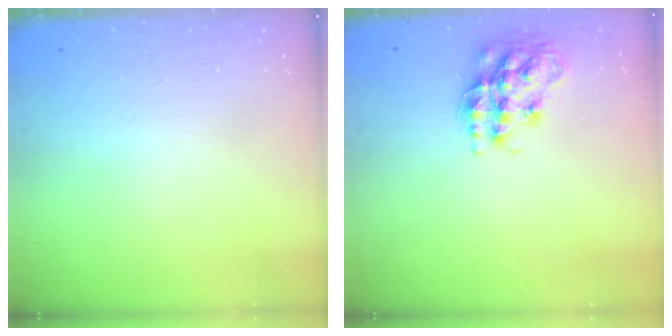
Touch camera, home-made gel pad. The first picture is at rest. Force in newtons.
{"total": 15.2, "press": 15.2, "slide": 0.8}